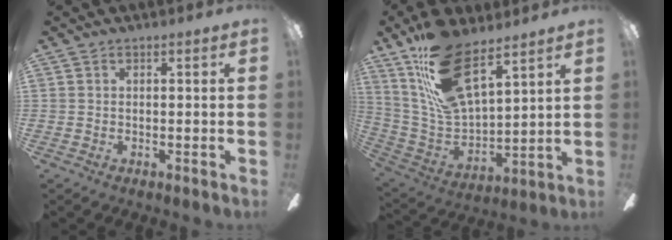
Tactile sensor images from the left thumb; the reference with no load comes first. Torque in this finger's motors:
{"motor_torque": [0.86, -0.17, 1.13, -1.64, 0.15]}